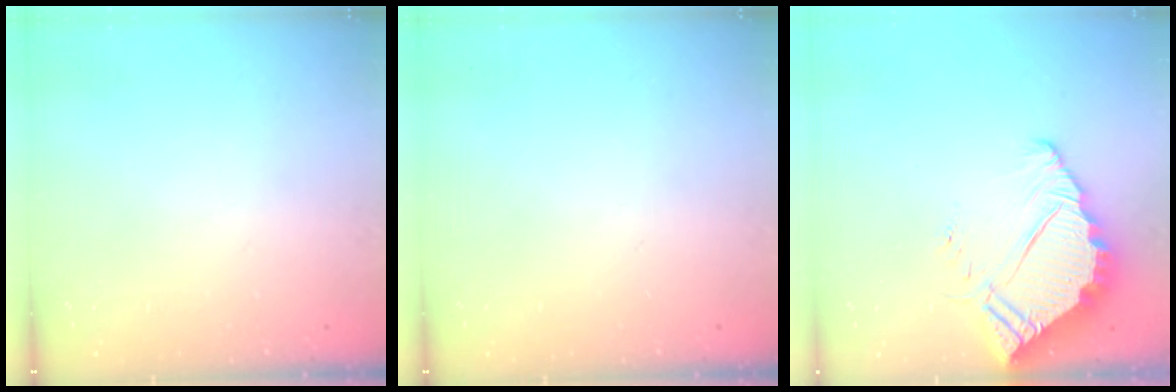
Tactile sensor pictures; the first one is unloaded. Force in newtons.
{"total": 0.0}
{"total": 7.6, "press": 7.6, "slide": 0.8}